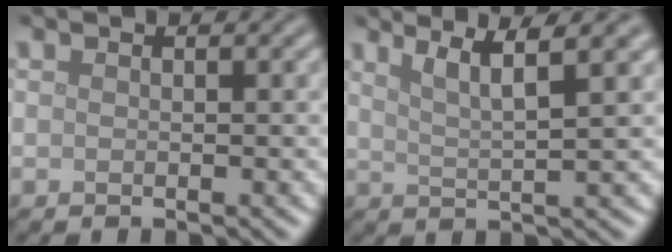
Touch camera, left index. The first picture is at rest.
{"total": 4.2, "force": [2.6, 0.6, 3.2], "torque": [-0.046, 0.006, 0.048]}